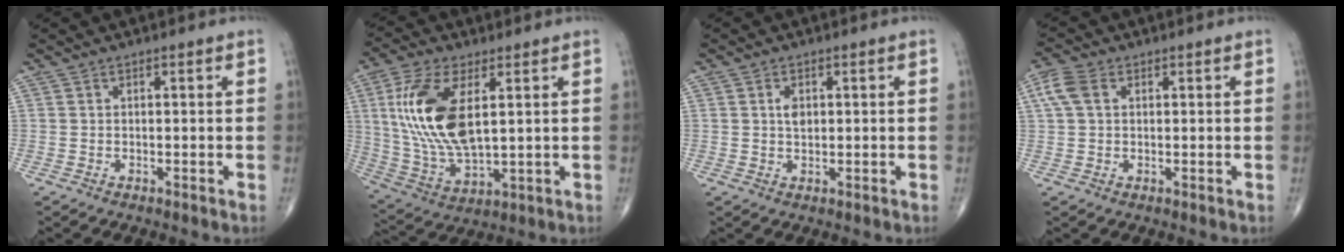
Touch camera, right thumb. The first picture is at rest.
{"total": 17.2, "force": [3.9, 7.9, 14.7], "torque": [-0.307, -0.015, 0.083]}
{"total": 2.4, "force": [0.6, 1.5, 1.8], "torque": [-0.028, -0.002, 0.010]}
{"total": 4.7, "force": [1.4, 3.1, 3.2], "torque": [-0.080, 0.017, 0.027]}